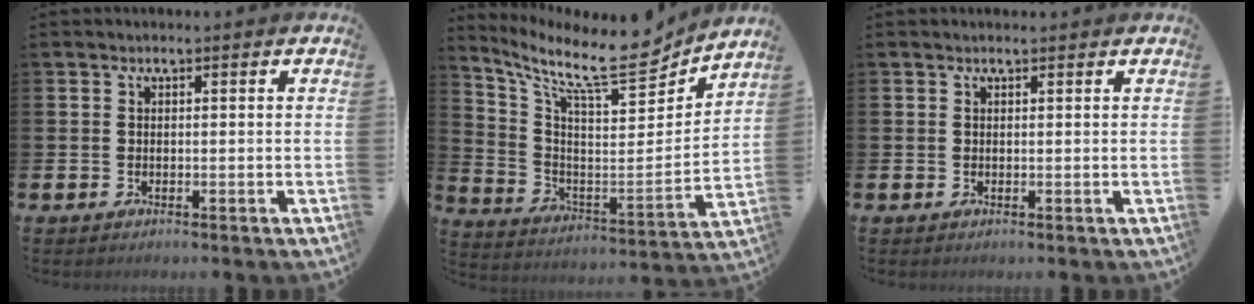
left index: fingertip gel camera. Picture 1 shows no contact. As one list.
[{"total": 13.0, "force": [10.6, 3.0, 7.0], "torque": [-0.149, -0.082, 0.171]}, {"total": 0.5, "force": [0.5, 0.0, 0.1], "torque": [-0.002, 0.000, 0.009]}]